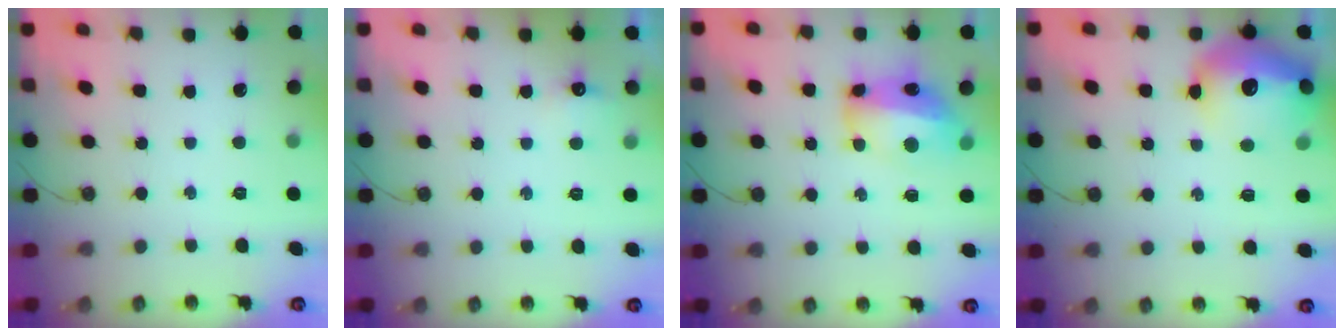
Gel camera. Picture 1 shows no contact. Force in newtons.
{"total": 4.3, "press": 4.3, "slide": 0.7}
{"total": 12.4, "press": 12.3, "slide": 1.5}
{"total": 20.5, "press": 20.4, "slide": 1.6}